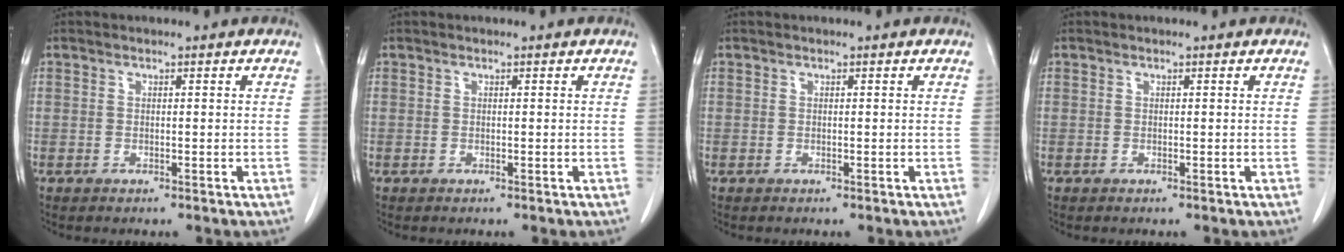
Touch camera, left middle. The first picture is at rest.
{"total": 0.0}
{"total": 0.0}
{"total": 0.0}